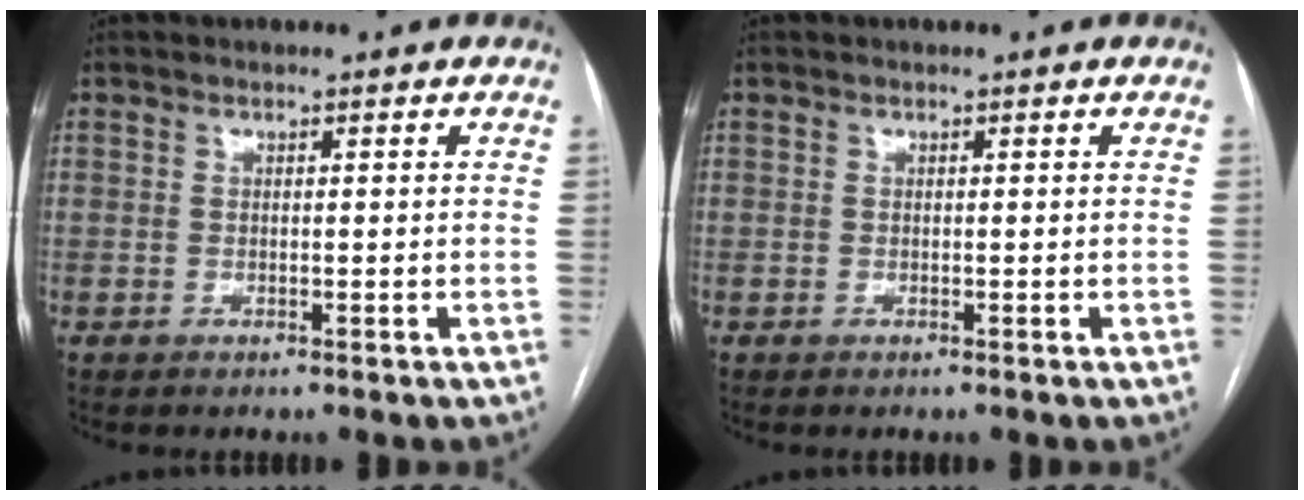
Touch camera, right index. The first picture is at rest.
{"total": 0.0}